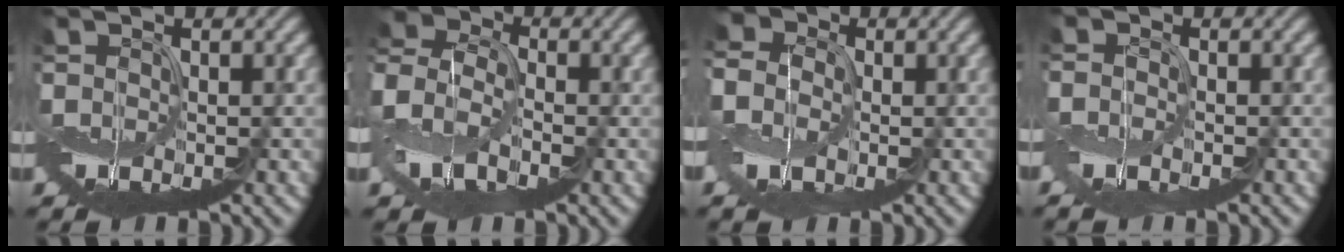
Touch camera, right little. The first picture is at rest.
{"total": 7.8, "force": [-1.4, 5.4, 5.5], "torque": [-0.134, 0.013, -0.043]}
{"total": 5.6, "force": [-0.6, 4.6, 3.1], "torque": [-0.086, 0.006, -0.020]}
{"total": 2.2, "force": [-1.4, 1.1, 1.3], "torque": [-0.025, -0.007, -0.025]}